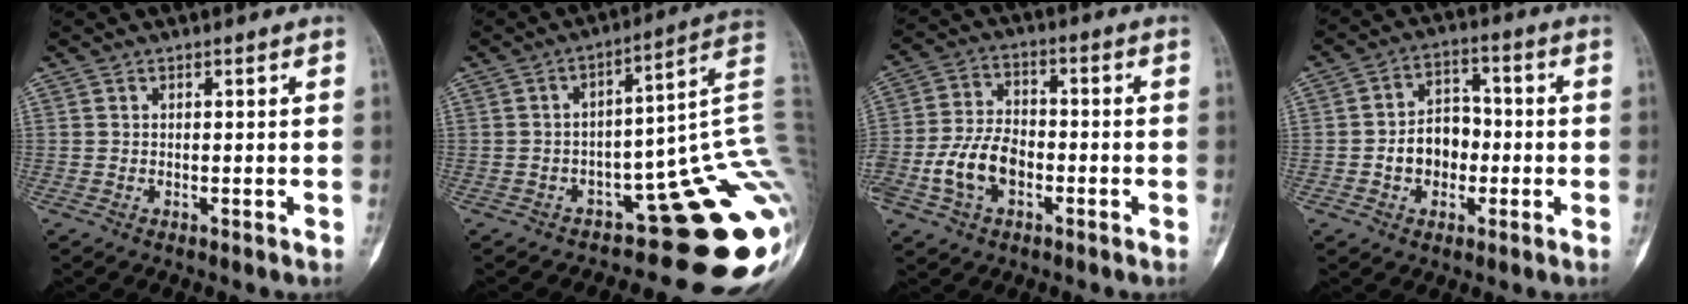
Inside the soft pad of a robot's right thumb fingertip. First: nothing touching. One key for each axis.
{"total": 21.2, "fx": -7.8, "fy": 7.6, "fz": 18.2, "tx": -0.122, "ty": 0.090, "tz": -0.093}
{"total": 10.4, "fx": -3.3, "fy": 6.9, "fz": 7.0, "tx": -0.127, "ty": 0.029, "tz": -0.064}
{"total": 8.7, "fx": -1.6, "fy": 6.7, "fz": 5.3, "tx": -0.049, "ty": 0.032, "tz": -0.033}